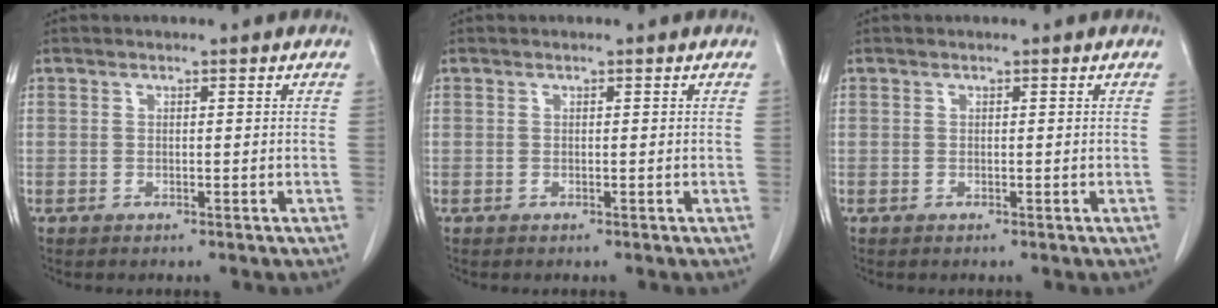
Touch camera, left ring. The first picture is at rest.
{"total": 0.0}
{"total": 0.0}